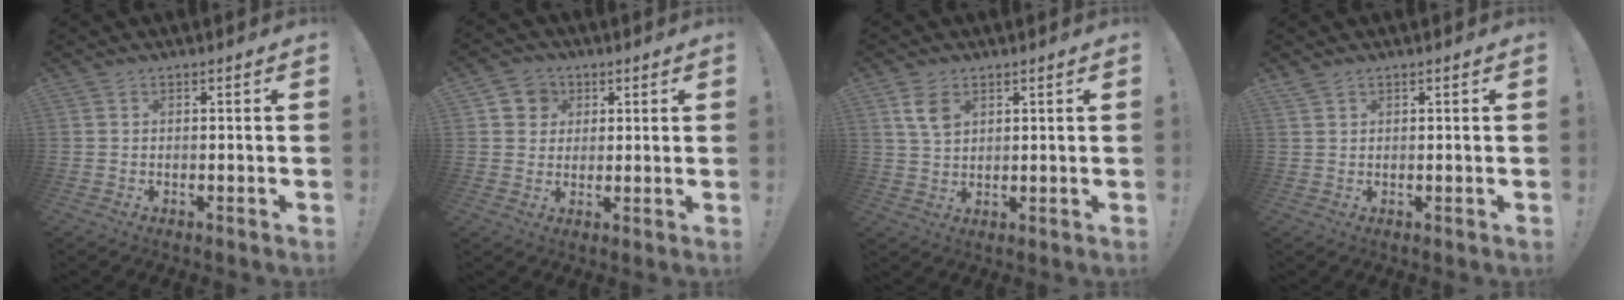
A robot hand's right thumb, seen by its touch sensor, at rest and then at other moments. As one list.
[{"total": 6.4, "force": [1.8, 6.0, 1.5], "torque": [-0.028, -0.004, 0.037]}, {"total": 6.2, "force": [2.8, 4.0, 3.8], "torque": [-0.061, -0.006, 0.054]}, {"total": 1.4, "force": [1.1, 0.3, 0.7], "torque": [-0.017, 0.000, 0.020]}]